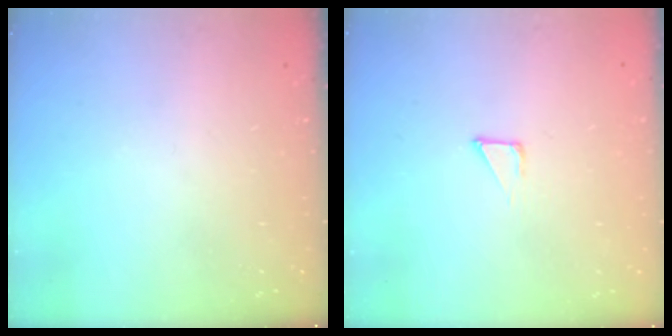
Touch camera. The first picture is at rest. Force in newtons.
{"total": 2.1, "press": 2.1, "slide": 0.1}